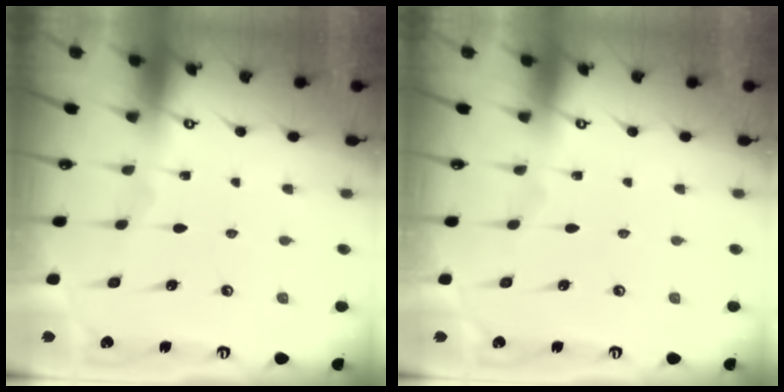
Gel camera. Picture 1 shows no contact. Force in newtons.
{"total": 0.0}